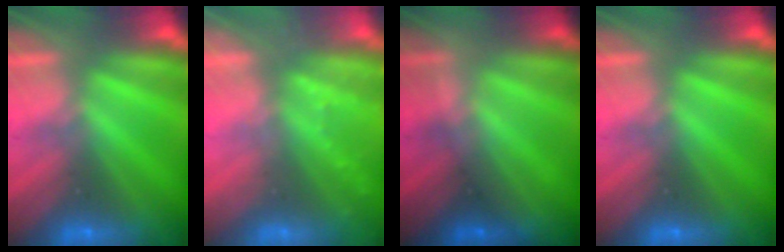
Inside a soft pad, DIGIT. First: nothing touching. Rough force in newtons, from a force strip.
{"total": 2.2}
{"total": 1.3}
{"total": 0.0}